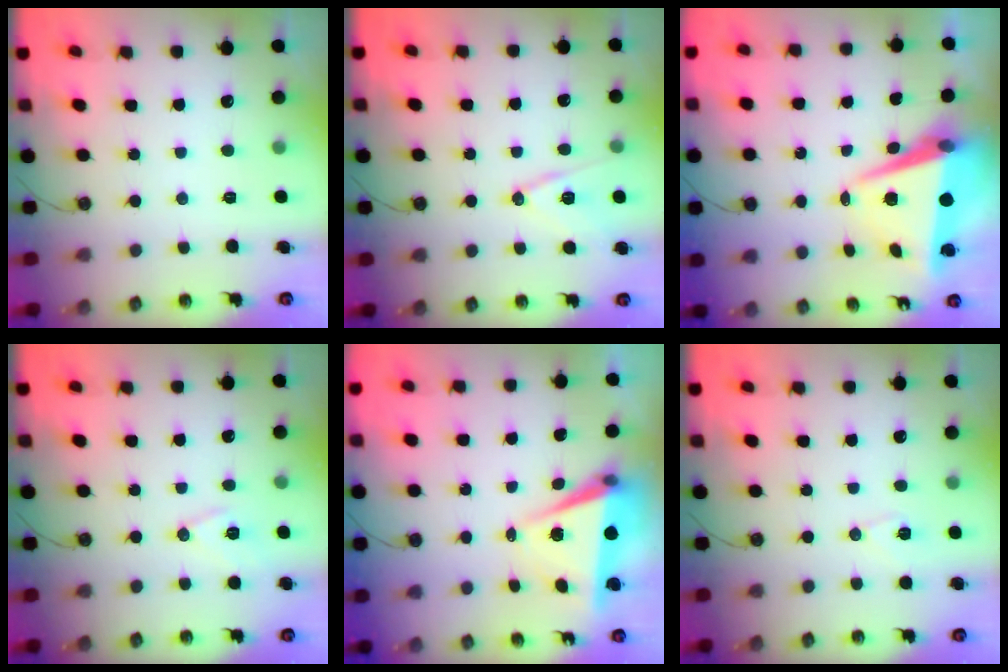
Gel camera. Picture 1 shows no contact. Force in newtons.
{"total": 12.2, "press": 11.7, "slide": 3.4}
{"total": 9.6, "press": 9.3, "slide": 2.7}
{"total": 8.3, "press": 7.5, "slide": 3.5}
{"total": 6.0, "press": 4.1, "slide": 4.3}
{"total": 6.7, "press": 6.4, "slide": 2.1}